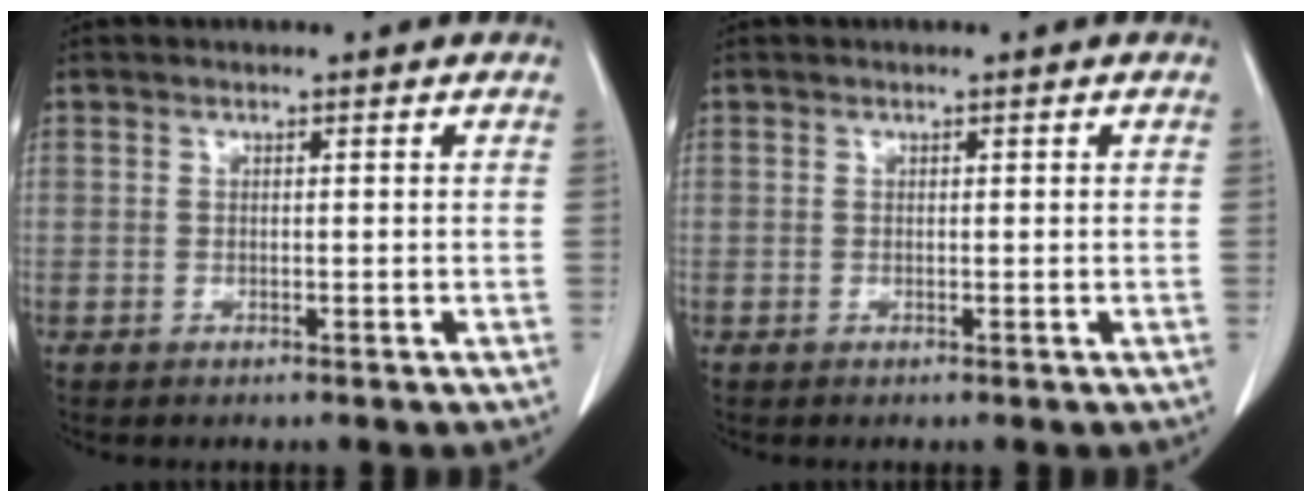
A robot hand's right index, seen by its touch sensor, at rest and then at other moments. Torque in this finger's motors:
{"motor_torque": [-0.17, 0.12, 0.09, 0.01]}